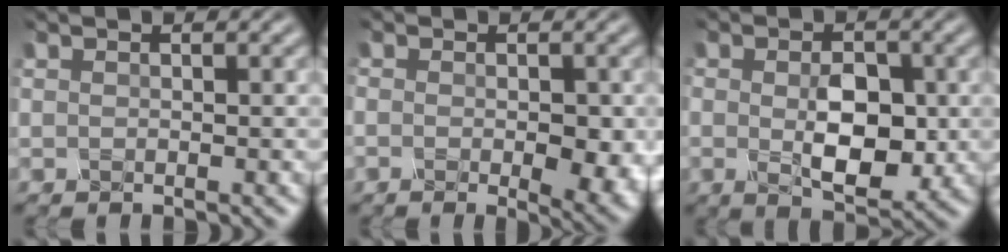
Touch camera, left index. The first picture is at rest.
{"total": 4.4, "force": [-1.0, 1.6, 4.0], "torque": [-0.059, -0.011, -0.010]}
{"total": 5.4, "force": [-0.8, 3.0, 4.4], "torque": [-0.073, -0.010, -0.012]}